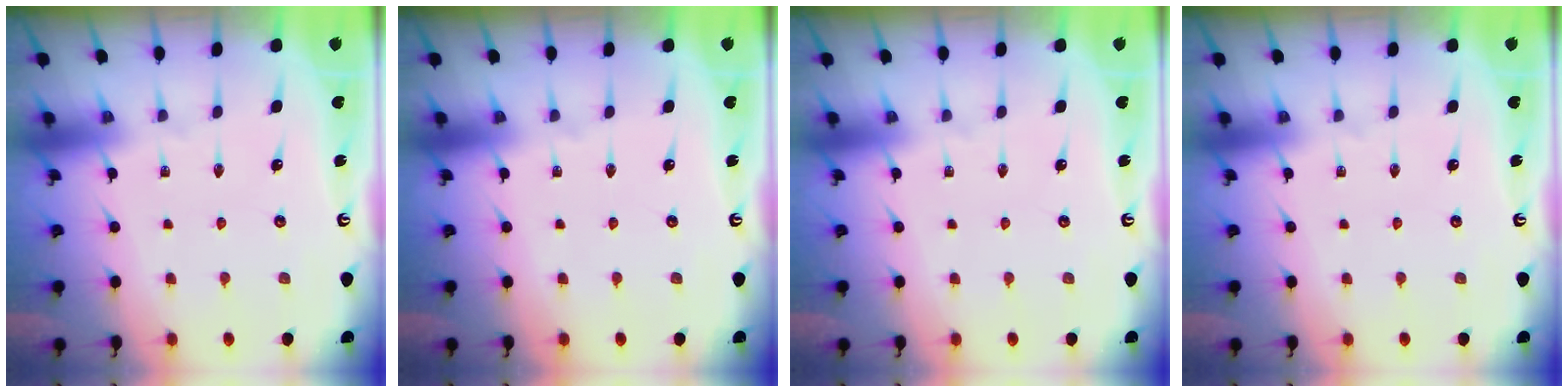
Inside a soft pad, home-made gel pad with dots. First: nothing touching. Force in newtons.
{"total": 0.0}
{"total": 0.0}
{"total": 0.0}